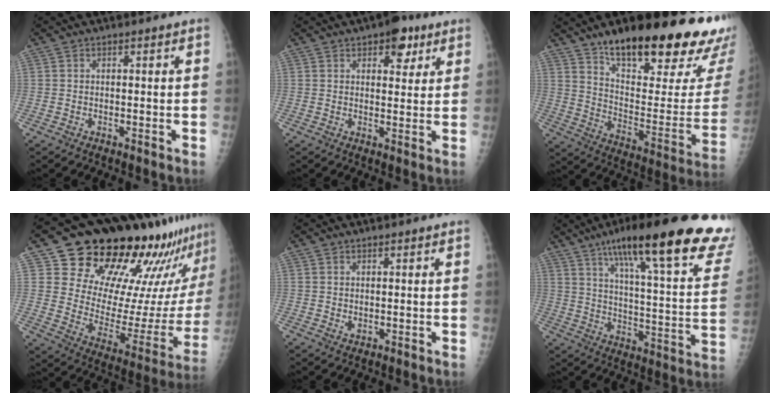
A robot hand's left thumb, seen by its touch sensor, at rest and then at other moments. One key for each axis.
{"total": 5.4, "fx": 3.0, "fy": 3.0, "fz": 3.4, "tx": -0.017, "ty": -0.009, "tz": 0.034}
{"total": 31.1, "fx": 20.1, "fy": 9.5, "fz": 21.8, "tx": -0.260, "ty": -0.074, "tz": 0.302}
{"total": 27.8, "fx": 22.3, "fy": 10.3, "fz": 13.0, "tx": -0.152, "ty": -0.140, "tz": 0.309}
{"total": 1.1, "fx": 0.4, "fy": 0.8, "fz": 0.5, "tx": -0.002, "ty": -0.004, "tz": 0.008}
{"total": 30.4, "fx": 20.5, "fy": 5.0, "fz": 21.8, "tx": -0.275, "ty": -0.065, "tz": 0.286}